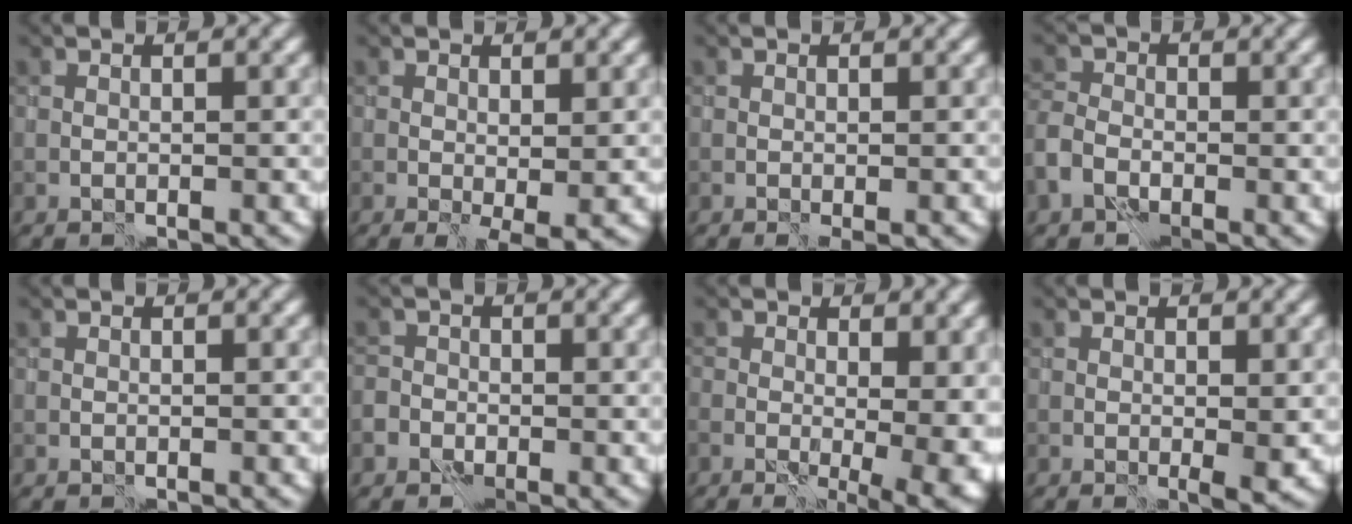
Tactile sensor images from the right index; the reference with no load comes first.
{"total": 2.1, "force": [-0.2, 0.7, 2.0], "torque": [-0.031, -0.008, 0.000]}
{"total": 0.6, "force": [-0.2, 0.1, 0.6], "torque": [-0.011, -0.005, 0.000]}
{"total": 2.2, "force": [-1.3, 1.3, 1.2], "torque": [-0.026, 0.004, -0.038]}
{"total": 0.0}
{"total": 1.3, "force": [-0.8, 1.0, 0.2], "torque": [0.012, 0.006, -0.022]}
{"total": 9.1, "force": [-1.0, 4.5, 7.9], "torque": [-0.084, -0.013, -0.005]}
{"total": 1.7, "force": [-0.1, 0.3, 1.6], "torque": [-0.022, -0.006, -0.002]}